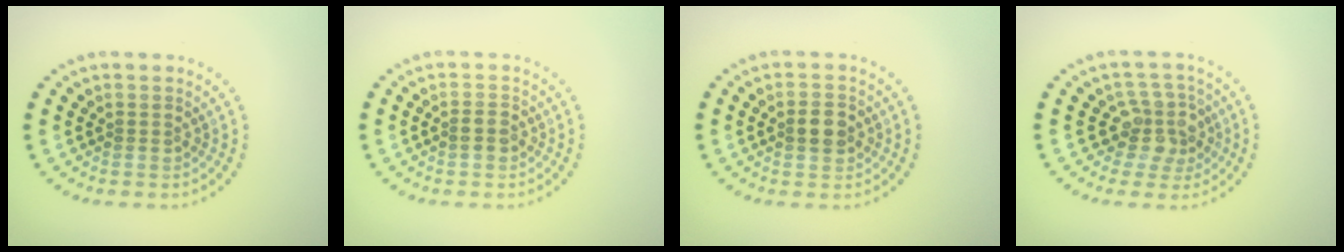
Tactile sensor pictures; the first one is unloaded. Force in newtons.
{"total": 1.3, "press": 1.3, "slide": 0.4}
{"total": 2.9, "press": 2.9, "slide": 0.1}
{"total": 3.6, "press": 3.0, "slide": 1.9}